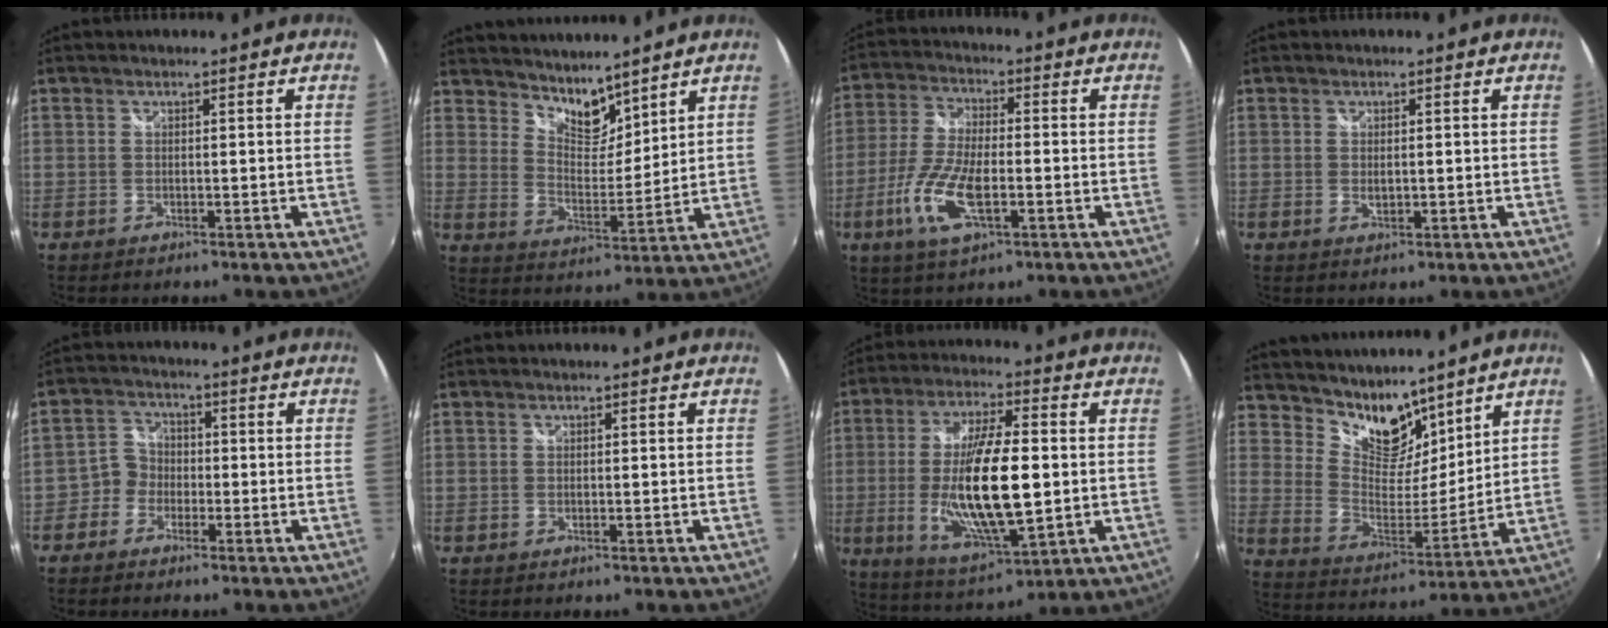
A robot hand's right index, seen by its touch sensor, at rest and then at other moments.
{"total": 7.9, "force": [6.9, 2.8, 2.6], "torque": [-0.031, -0.002, 0.125]}
{"total": 11.6, "force": [-3.9, 4.1, 10.1], "torque": [-0.219, -0.007, -0.078]}
{"total": 1.7, "force": [0.0, 1.1, 1.3], "torque": [-0.023, -0.002, 0.003]}
{"total": 4.1, "force": [-2.2, 3.4, 0.2], "torque": [-0.004, 0.018, -0.051]}
{"total": 0.0}
{"total": 18.2, "force": [-1.3, 5.5, 17.3], "torque": [-0.330, -0.014, -0.013]}
{"total": 12.3, "force": [10.0, 5.7, 4.4], "torque": [-0.083, -0.004, 0.186]}